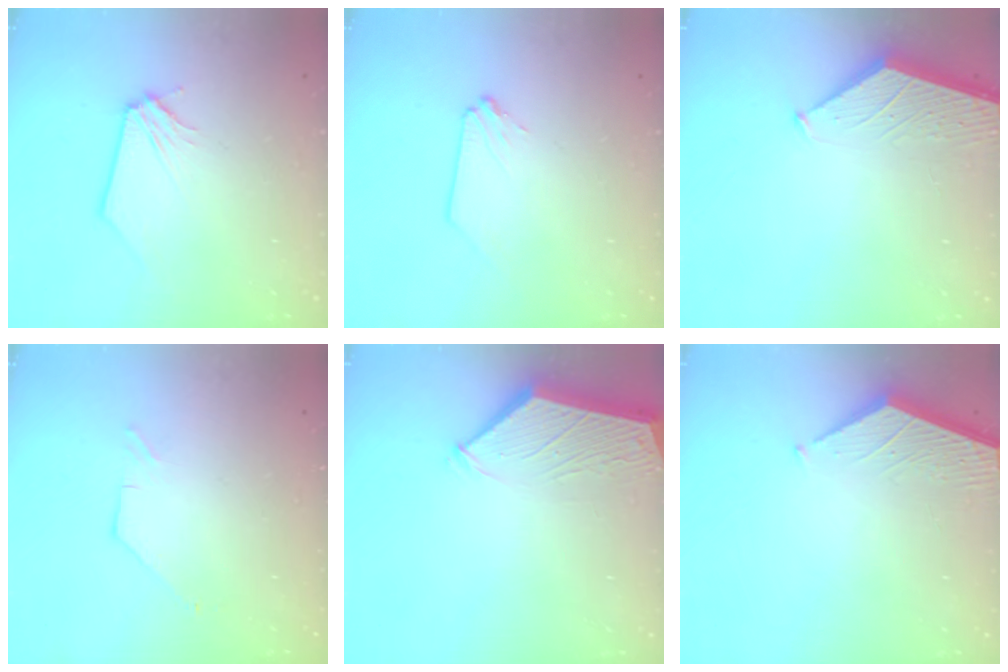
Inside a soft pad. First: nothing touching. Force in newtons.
{"total": 0.0}
{"total": 1.5, "press": 1.5, "slide": 0.2}
{"total": 0.7, "press": 0.7, "slide": 0.2}
{"total": 3.7, "press": 3.6, "slide": 0.6}
{"total": 3.3, "press": 3.3, "slide": 0.4}